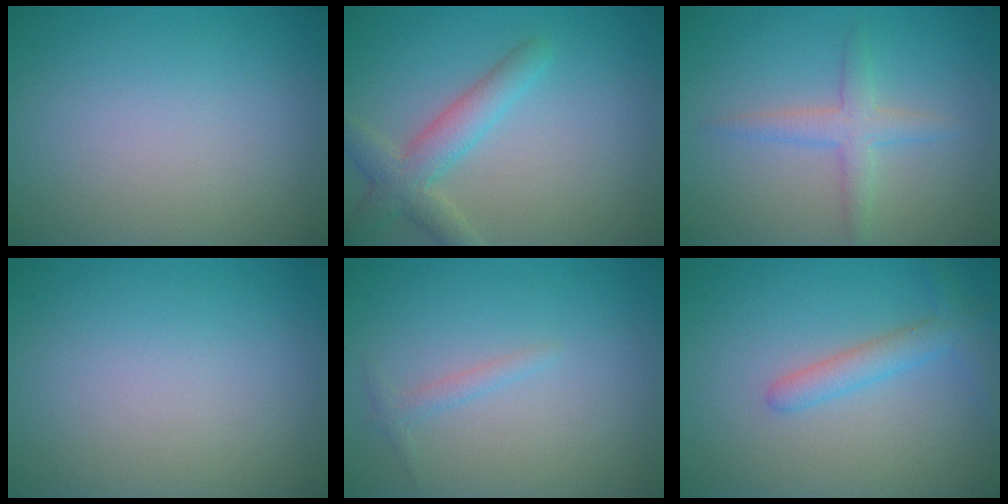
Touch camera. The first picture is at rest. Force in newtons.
{"total": 3.6, "press": 3.6, "slide": 0.2}
{"total": 2.4, "press": 2.4, "slide": 0.0}
{"total": 0.0}
{"total": 0.9, "press": 0.9, "slide": 0.1}
{"total": 2.4, "press": 2.4, "slide": 0.1}